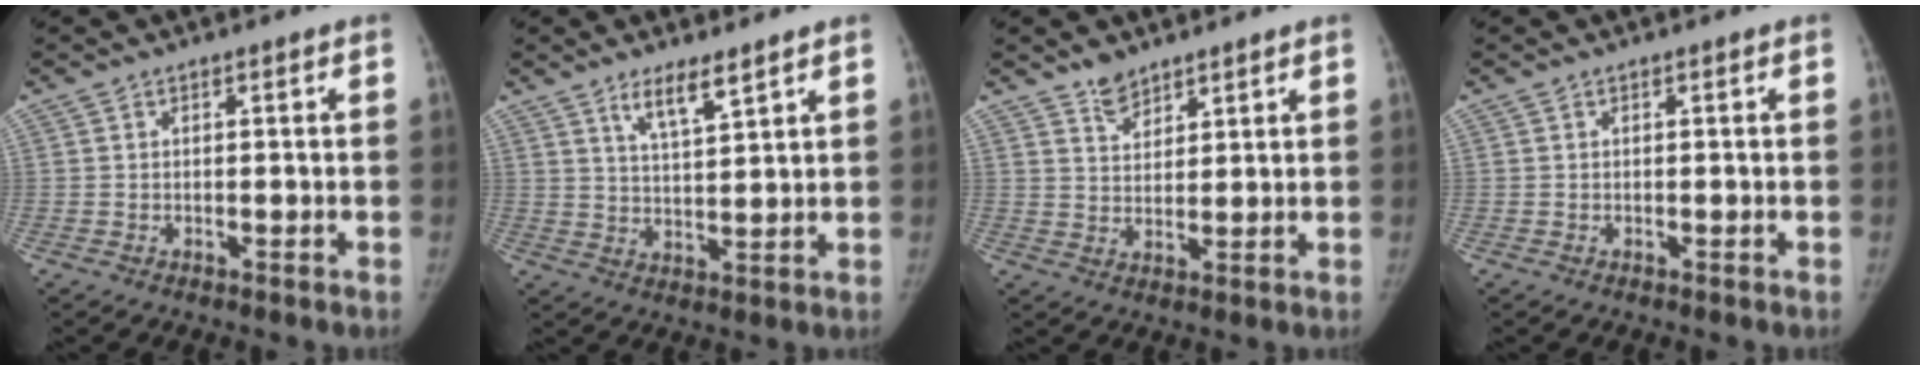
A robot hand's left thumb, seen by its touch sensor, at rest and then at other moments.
{"total": 6.2, "force": [4.3, 1.3, 4.3], "torque": [-0.071, -0.031, 0.081]}
{"total": 4.1, "force": [3.4, 2.0, 1.2], "torque": [0.000, -0.026, 0.064]}
{"total": 0.0}